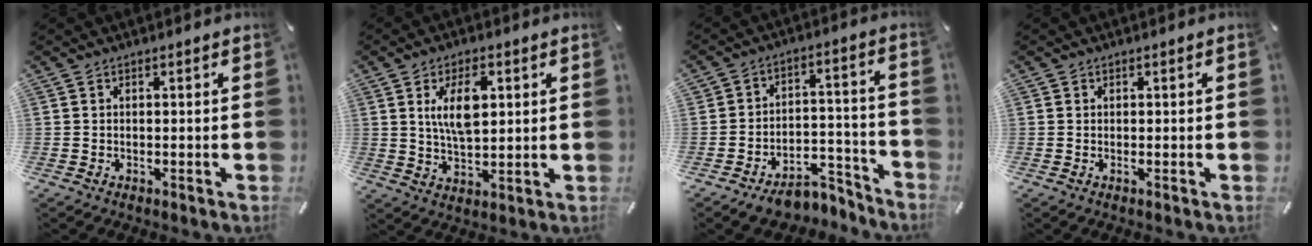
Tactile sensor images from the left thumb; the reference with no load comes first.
{"total": 9.4, "force": [2.9, 4.9, 7.5], "torque": [-0.146, -0.004, 0.043]}
{"total": 8.8, "force": [-6.1, 5.6, 3.0], "torque": [-0.026, 0.047, -0.102]}
{"total": 0.0}